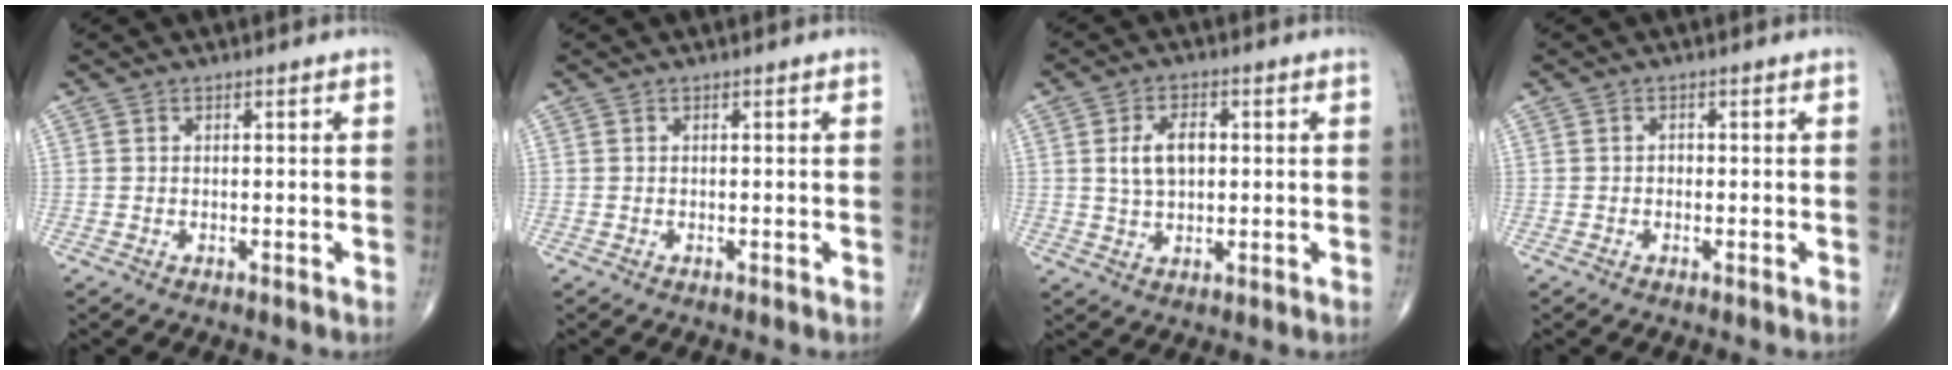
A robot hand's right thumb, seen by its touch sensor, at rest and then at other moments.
{"total": 0.0}
{"total": 6.6, "force": [0.9, 4.0, 5.1], "torque": [-0.081, 0.005, 0.016]}
{"total": 0.7, "force": [-0.2, 0.5, 0.4], "torque": [0.002, 0.003, -0.009]}